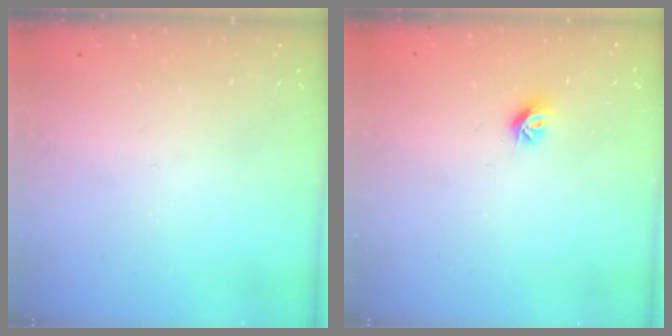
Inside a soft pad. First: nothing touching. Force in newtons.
{"total": 6.5, "press": 6.5, "slide": 0.7}